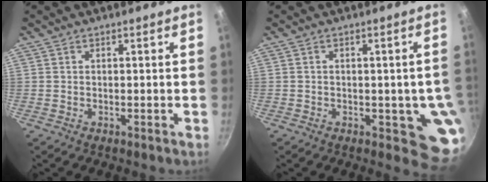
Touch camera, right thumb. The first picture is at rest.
{"total": 7.9, "force": [-1.5, 3.9, 6.7], "torque": [-0.040, -0.004, -0.018]}